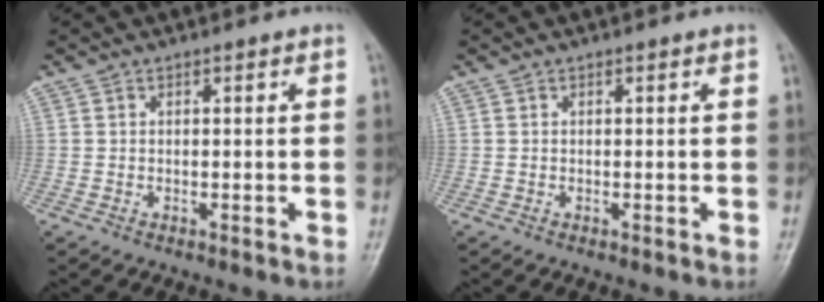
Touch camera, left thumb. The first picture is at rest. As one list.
[{"total": 0.0}]